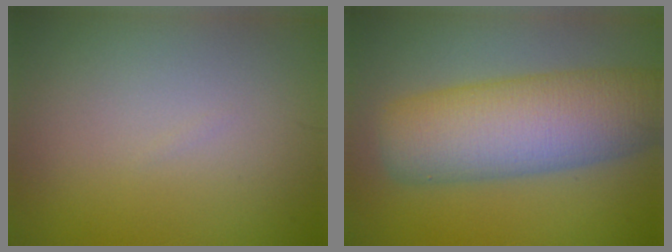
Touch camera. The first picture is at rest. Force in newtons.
{"total": 9.5, "press": 9.5, "slide": 0.3}